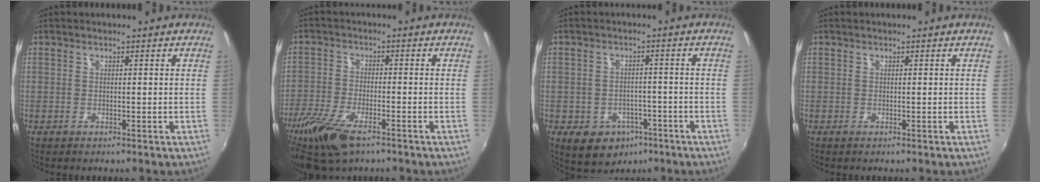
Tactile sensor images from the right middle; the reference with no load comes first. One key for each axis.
{"total": 11.9, "fx": -7.9, "fy": 4.2, "fz": 7.9, "tx": -0.186, "ty": -0.034, "tz": -0.155}
{"total": 9.1, "fx": -4.7, "fy": 7.0, "fz": 3.5, "tx": -0.078, "ty": 0.005, "tz": -0.047}
{"total": 0.0}